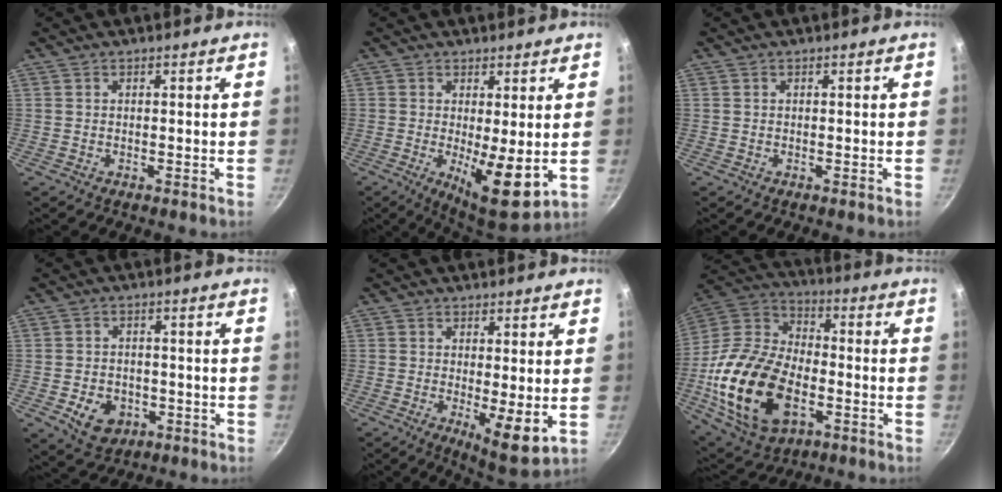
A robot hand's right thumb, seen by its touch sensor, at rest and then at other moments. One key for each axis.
{"total": 9.4, "fx": -0.3, "fy": 2.9, "fz": 8.9, "tx": -0.124, "ty": -0.025, "tz": 0.002}
{"total": 0.0}
{"total": 7.8, "fx": -2.7, "fy": 6.0, "fz": 4.3, "tx": -0.054, "ty": 0.013, "tz": -0.034}
{"total": 7.8, "fx": -0.4, "fy": 2.4, "fz": 7.4, "tx": -0.099, "ty": -0.029, "tz": 0.000}
{"total": 25.1, "fx": -6.6, "fy": 15.5, "fz": 18.6, "tx": -0.349, "ty": 0.026, "tz": -0.121}